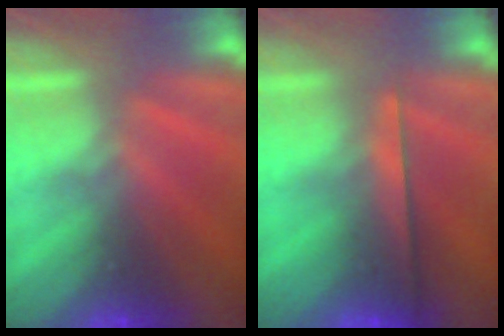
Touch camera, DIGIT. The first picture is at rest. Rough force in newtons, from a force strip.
{"total": 2.2}